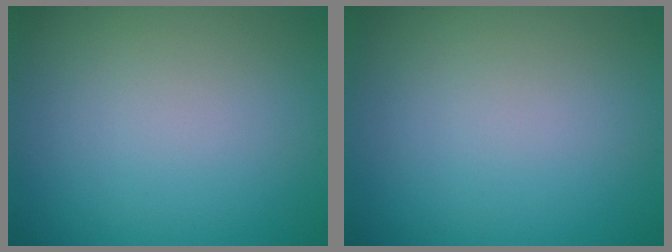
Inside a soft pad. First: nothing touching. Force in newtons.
{"total": 0.0}